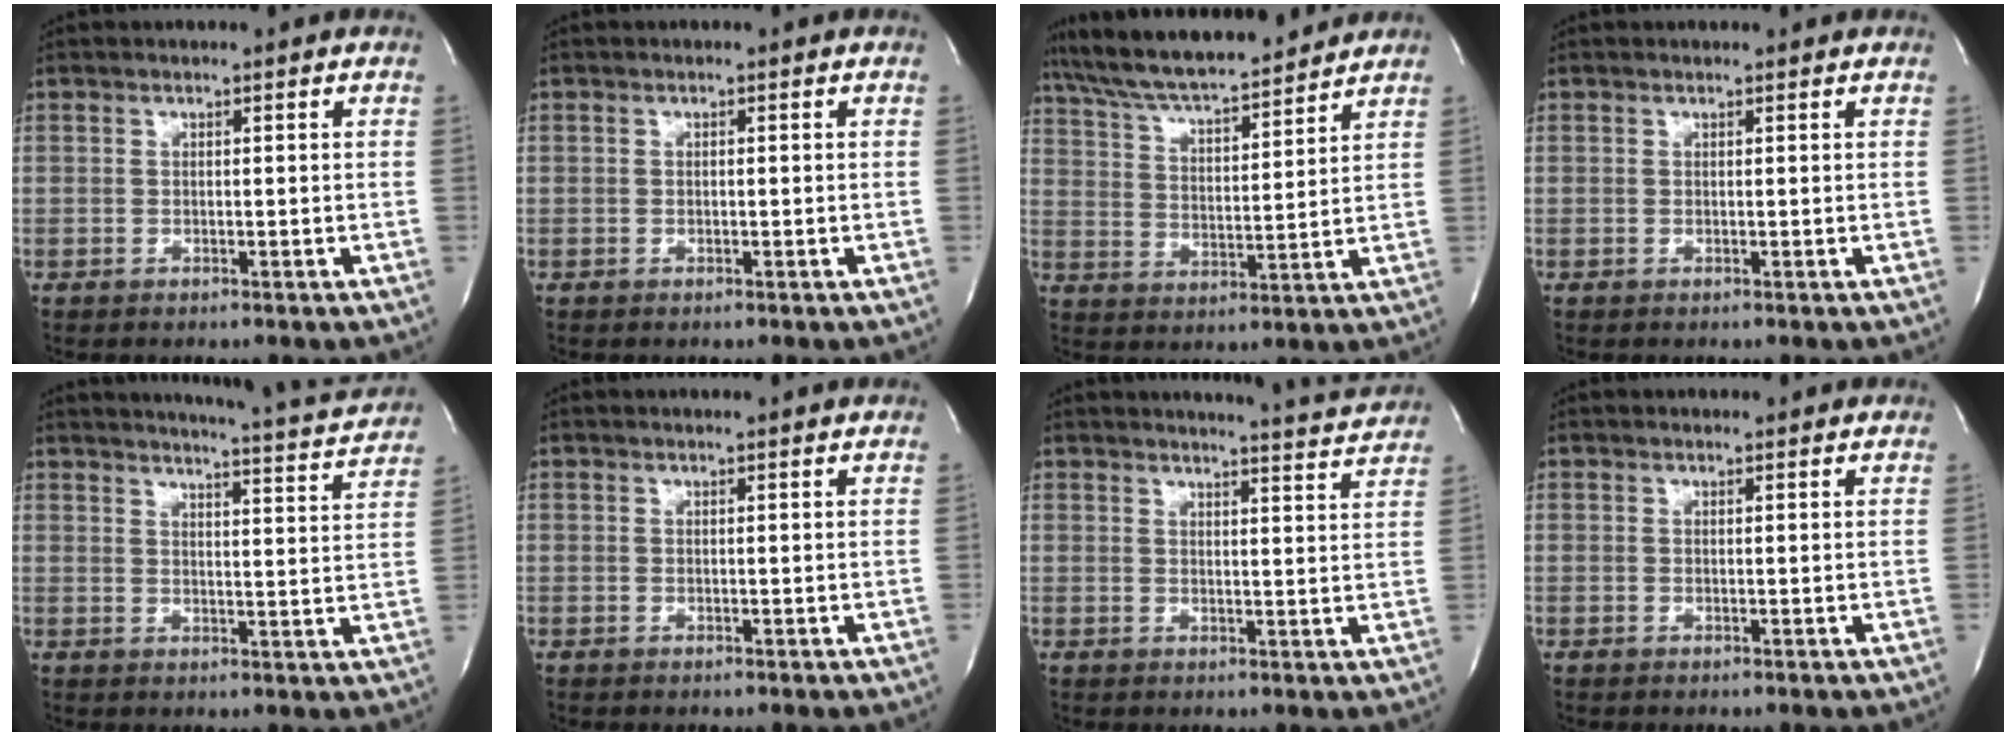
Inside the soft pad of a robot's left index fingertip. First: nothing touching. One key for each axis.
{"total": 0.0}
{"total": 16.0, "fx": 14.6, "fy": 1.9, "fz": 6.4, "tx": -0.121, "ty": 0.019, "tz": 0.243}
{"total": 0.8, "fx": 0.8, "fy": 0.2, "fz": 0.0, "tx": -0.008, "ty": 0.005, "tz": 0.009}
{"total": 14.8, "fx": 14.2, "fy": 0.1, "fz": 4.0, "tx": -0.061, "ty": -0.048, "tz": 0.164}
{"total": 2.1, "fx": 2.0, "fy": -0.1, "fz": 0.3, "tx": -0.010, "ty": 0.002, "tz": 0.019}
{"total": 7.6, "fx": 7.6, "fy": -0.8, "fz": 0.6, "tx": -0.021, "ty": -0.024, "tz": 0.083}
{"total": 2.0, "fx": 1.9, "fy": 0.5, "fz": 0.3, "tx": -0.012, "ty": 0.008, "tz": 0.018}